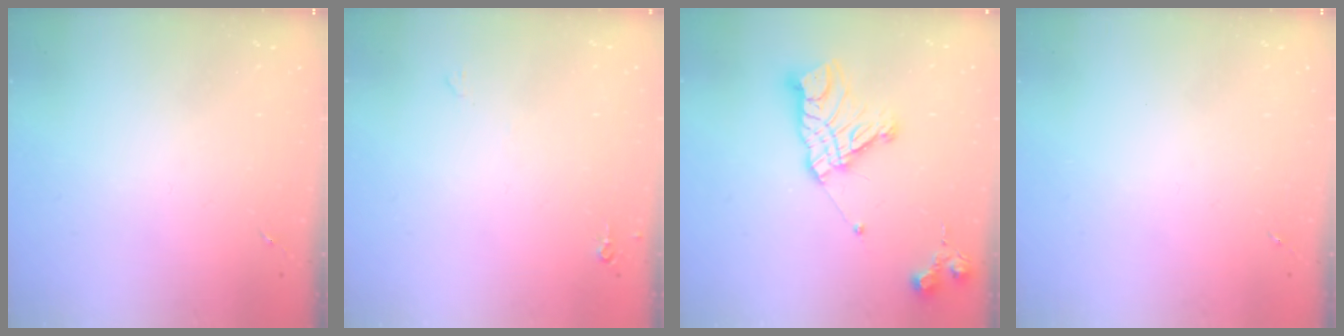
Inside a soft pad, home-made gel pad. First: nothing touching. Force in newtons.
{"total": 4.1, "press": 4.0, "slide": 0.7}
{"total": 16.2, "press": 16.1, "slide": 1.6}
{"total": 0.0}